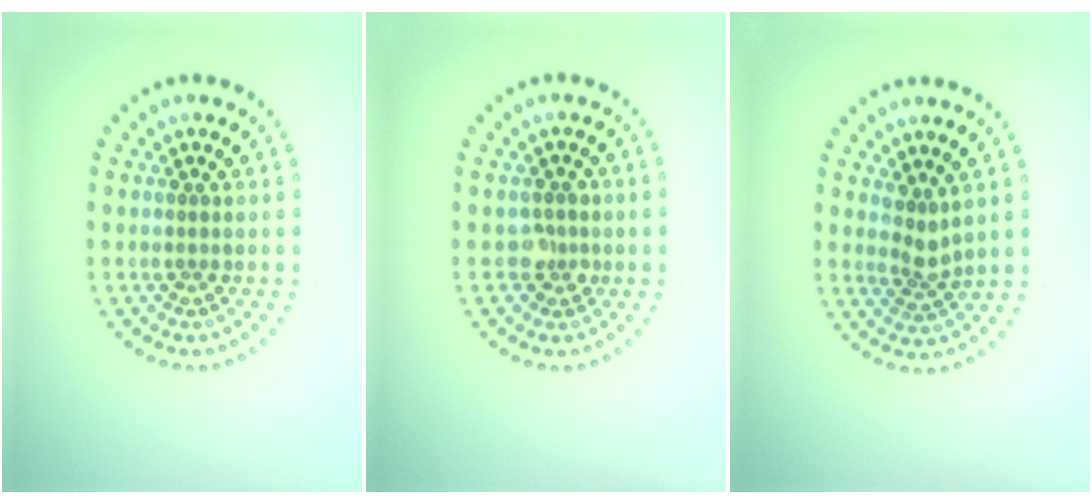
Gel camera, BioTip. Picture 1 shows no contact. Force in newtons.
{"total": 1.6, "press": 1.4, "slide": 0.8}
{"total": 1.9, "press": 1.4, "slide": 1.4}